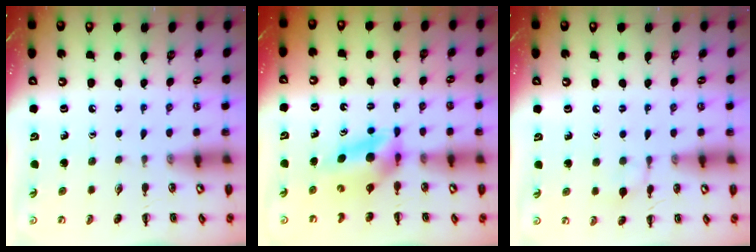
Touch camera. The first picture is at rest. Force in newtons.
{"total": 5.8, "press": 5.8, "slide": 0.7}
{"total": 6.1, "press": 5.9, "slide": 1.7}